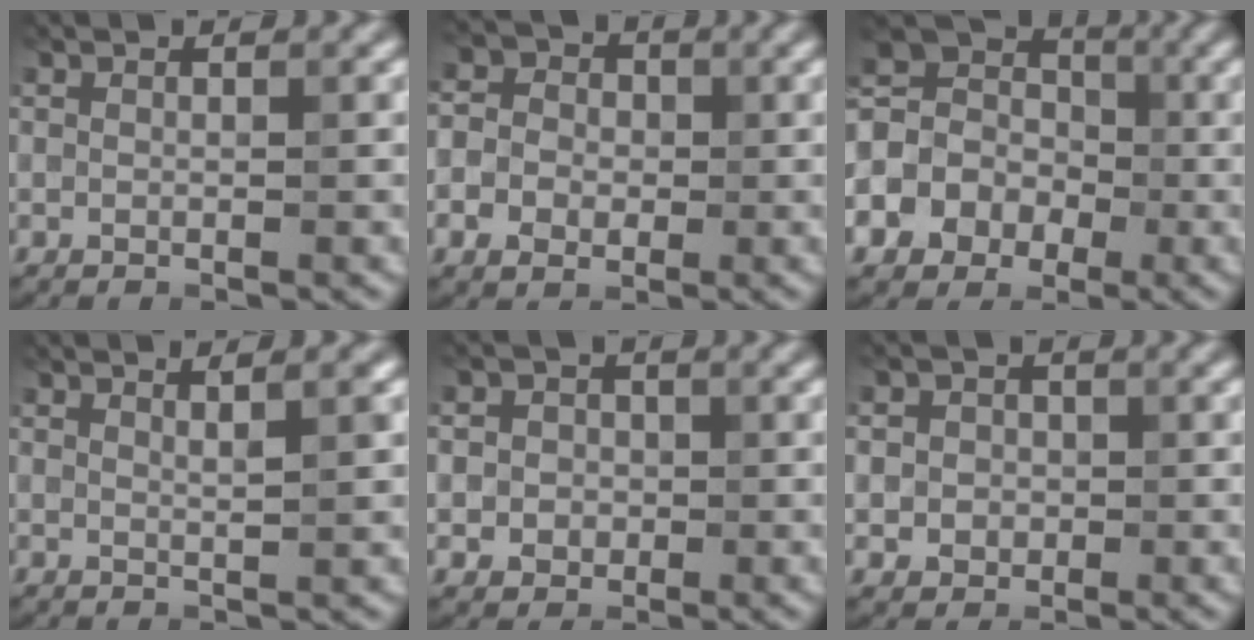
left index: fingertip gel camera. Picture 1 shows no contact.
{"total": 5.2, "force": [-0.3, 4.6, 2.3], "torque": [-0.028, 0.016, -0.028]}
{"total": 8.1, "force": [-1.7, 7.0, 3.7], "torque": [-0.068, 0.003, -0.057]}
{"total": 2.0, "force": [1.1, 0.5, 1.6], "torque": [-0.013, 0.003, 0.010]}
{"total": 2.9, "force": [0.0, 2.8, 1.0], "torque": [0.006, 0.005, -0.018]}
{"total": 2.6, "force": [0.0, 2.5, 0.9], "torque": [0.004, 0.004, -0.013]}